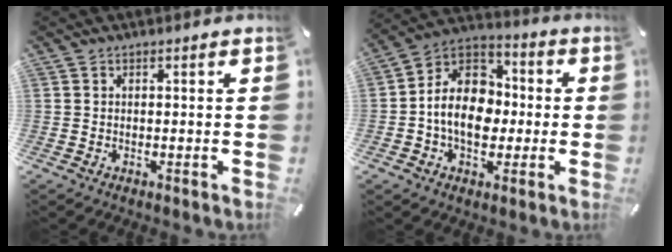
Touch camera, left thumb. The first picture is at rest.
{"total": 13.8, "force": [-2.5, 10.8, 8.1], "torque": [-0.161, 0.018, -0.048]}